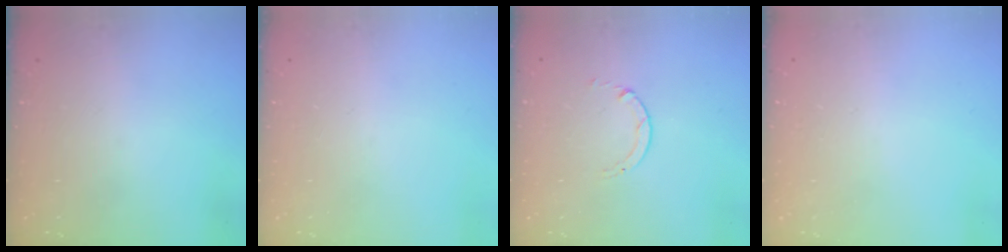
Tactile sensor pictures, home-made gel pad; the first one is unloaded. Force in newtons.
{"total": 0.0}
{"total": 0.7, "press": 0.7, "slide": 0.1}
{"total": 2.5, "press": 2.5, "slide": 0.2}